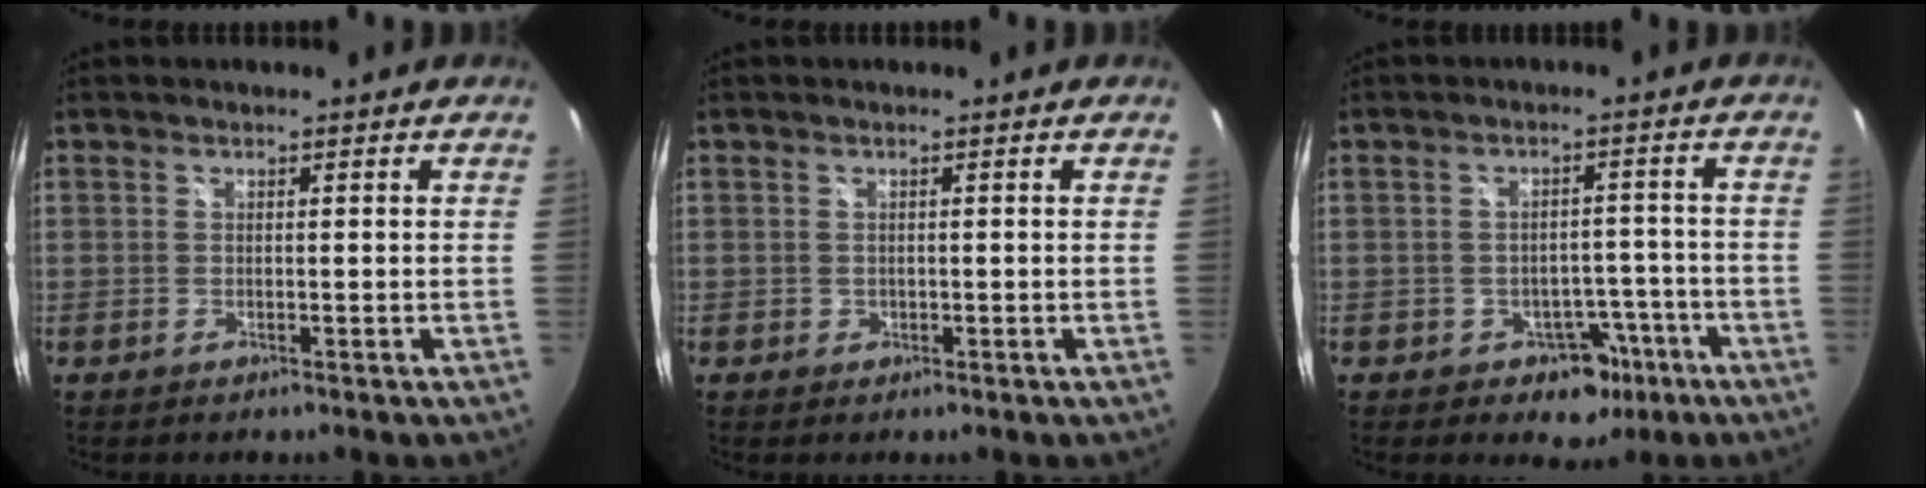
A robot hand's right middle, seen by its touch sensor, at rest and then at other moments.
{"total": 0.7, "force": [-0.2, 0.7, 0.1], "torque": [0.001, -0.003, -0.003]}
{"total": 6.1, "force": [-3.4, 4.6, 2.0], "torque": [-0.037, 0.023, -0.029]}